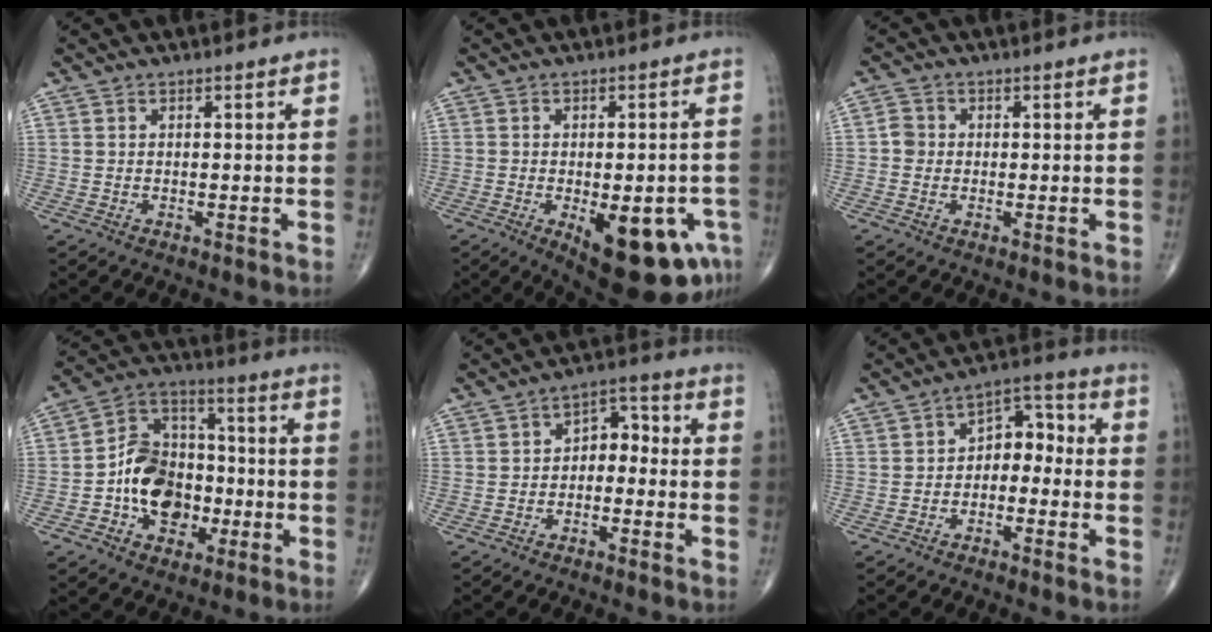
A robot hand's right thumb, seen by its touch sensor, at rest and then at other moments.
{"total": 16.8, "force": [-6.6, 7.0, 13.7], "torque": [-0.129, 0.011, -0.068]}
{"total": 2.4, "force": [-0.3, 2.2, 0.9], "torque": [0.000, 0.008, -0.011]}
{"total": 14.3, "force": [-3.4, 10.8, 8.7], "torque": [-0.102, 0.044, -0.063]}
{"total": 5.4, "force": [-1.5, 3.7, 3.6], "torque": [-0.028, 0.040, -0.039]}
{"total": 6.9, "force": [-1.7, 4.8, 4.7], "torque": [-0.038, 0.047, -0.043]}